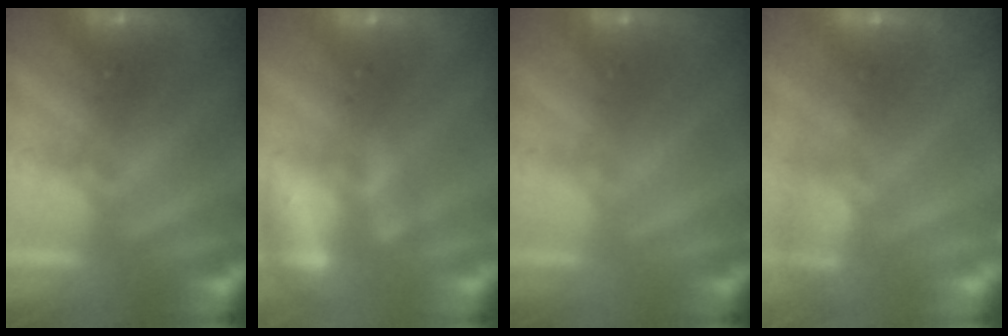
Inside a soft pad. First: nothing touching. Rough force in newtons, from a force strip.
{"total": 2.4}
{"total": 4.5}
{"total": 8.2}